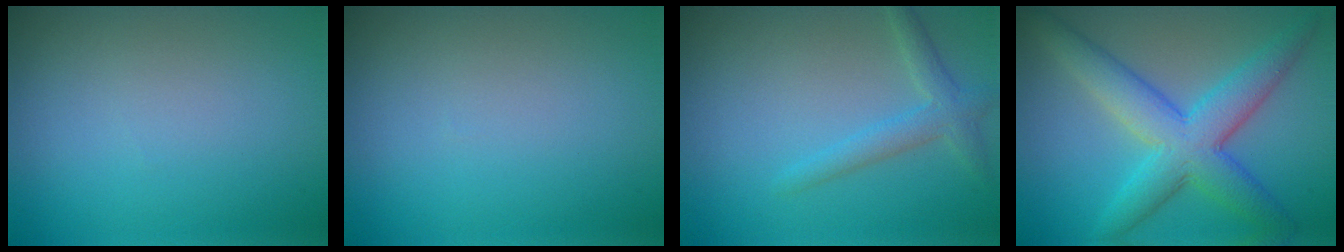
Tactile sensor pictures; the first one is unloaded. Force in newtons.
{"total": 0.0}
{"total": 2.3, "press": 2.3, "slide": 0.2}
{"total": 6.8, "press": 6.8, "slide": 0.2}